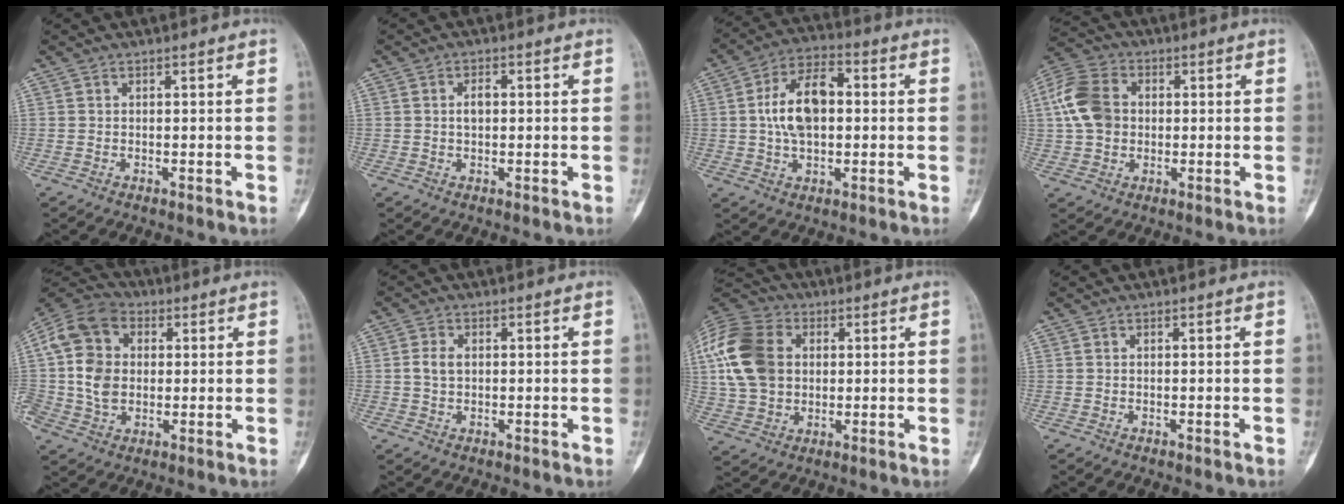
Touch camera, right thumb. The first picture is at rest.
{"total": 2.3, "force": [0.2, 1.4, 1.9], "torque": [-0.023, 0.001, 0.001]}
{"total": 12.0, "force": [0.8, 6.9, 9.8], "torque": [-0.161, 0.017, 0.008]}
{"total": 11.4, "force": [1.2, 8.7, 7.2], "torque": [-0.136, 0.018, 0.015]}
{"total": 14.3, "force": [1.5, 11.0, 9.0], "torque": [-0.161, 0.017, 0.021]}
{"total": 2.9, "force": [0.3, 2.0, 2.1], "torque": [-0.041, 0.006, 0.004]}
{"total": 18.8, "force": [3.3, 14.0, 12.0], "torque": [-0.250, 0.017, 0.060]}
{"total": 0.0}